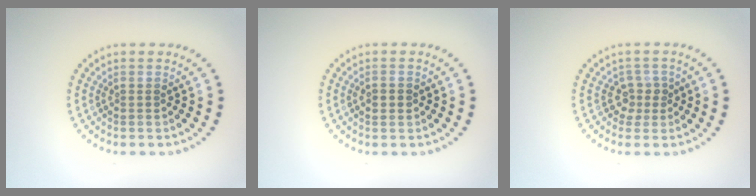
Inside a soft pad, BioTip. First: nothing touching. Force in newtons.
{"total": 1.8, "press": 1.8, "slide": 0.1}
{"total": 1.8, "press": 1.4, "slide": 1.1}